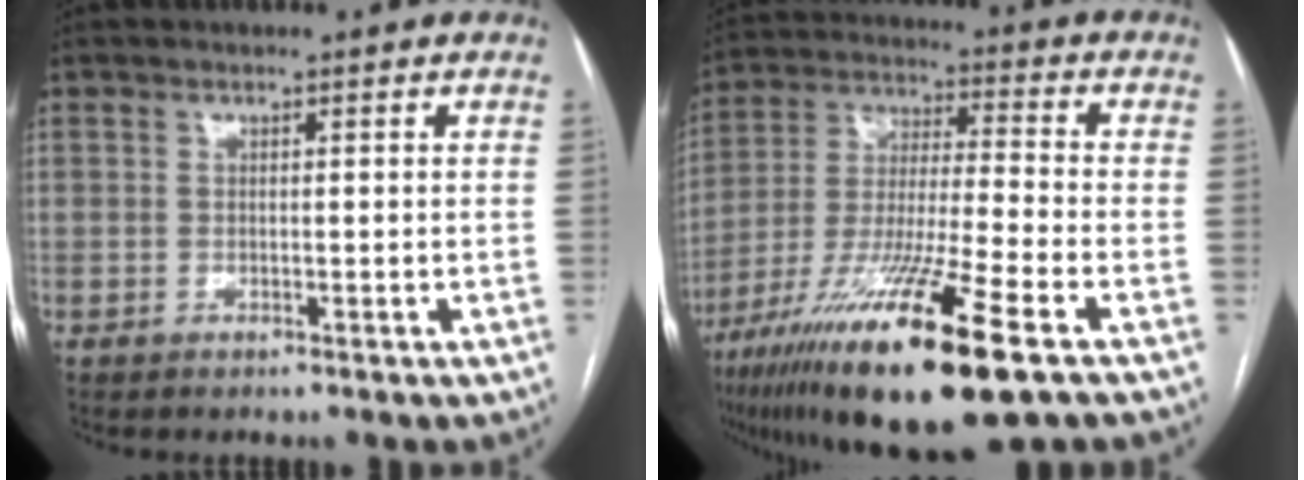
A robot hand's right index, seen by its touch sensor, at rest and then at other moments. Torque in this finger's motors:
{"motor_torque": [1.54, -0.60, 1.05, 0.21]}